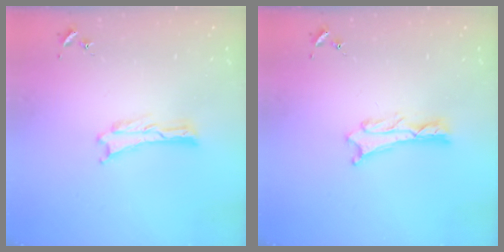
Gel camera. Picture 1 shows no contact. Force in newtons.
{"total": 1.2, "press": 1.2, "slide": 0.2}